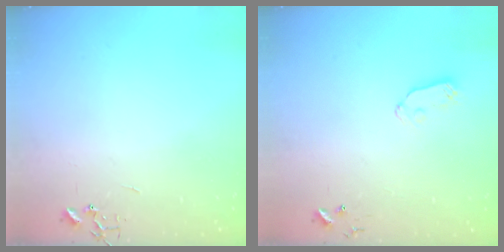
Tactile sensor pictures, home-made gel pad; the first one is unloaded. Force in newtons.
{"total": 5.6, "press": 5.6, "slide": 0.3}